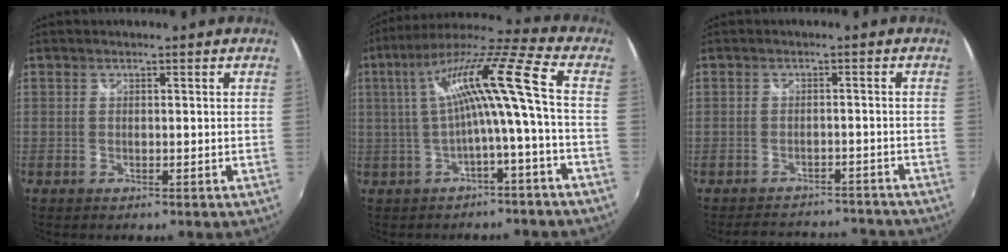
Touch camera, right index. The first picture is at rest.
{"total": 12.7, "force": [-0.5, -0.7, 12.6], "torque": [-0.234, 0.018, -0.004]}
{"total": 11.6, "force": [-10.4, 4.2, 3.1], "torque": [-0.064, 0.025, -0.127]}